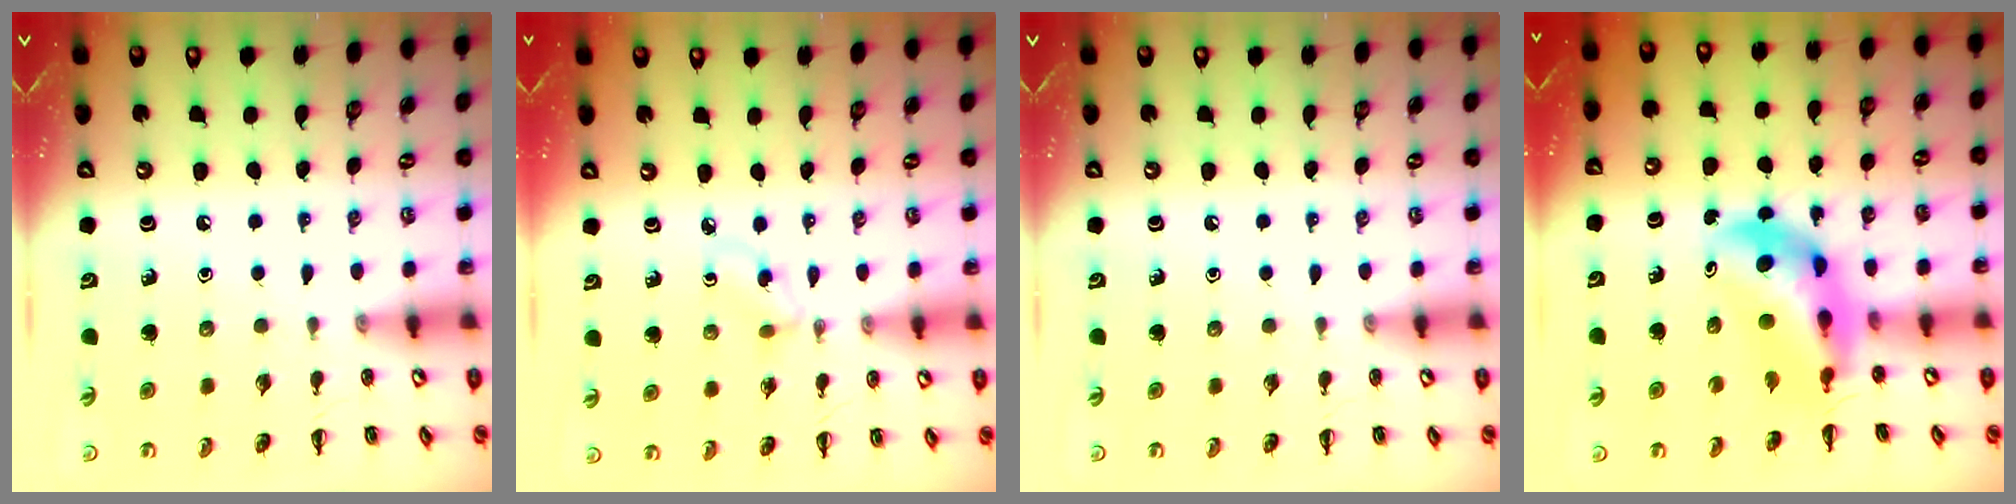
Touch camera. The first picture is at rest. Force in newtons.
{"total": 2.9, "press": 2.6, "slide": 1.2}
{"total": 0.0}
{"total": 7.0, "press": 6.8, "slide": 1.8}